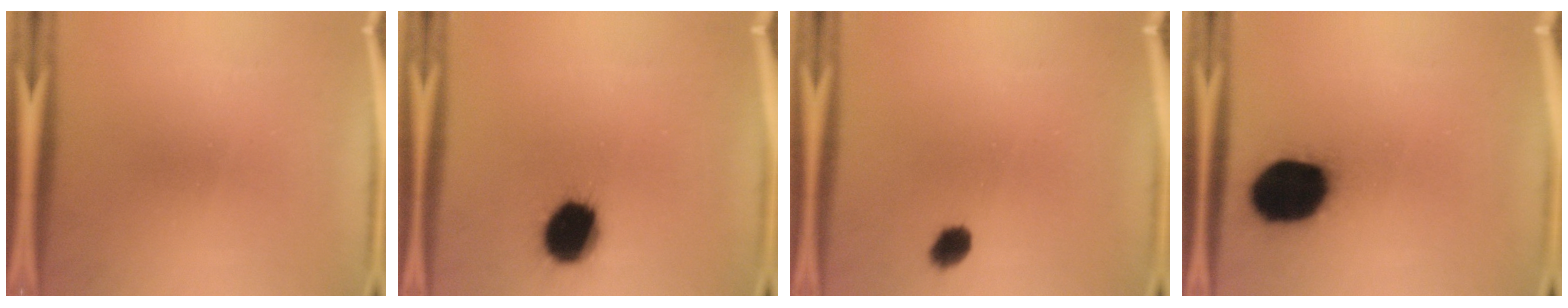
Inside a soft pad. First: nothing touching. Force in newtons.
{"total": 15.8}
{"total": 3.7}
{"total": 19.7}